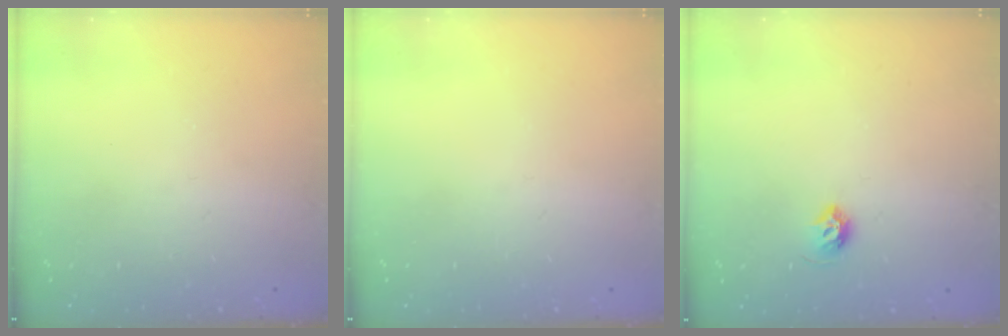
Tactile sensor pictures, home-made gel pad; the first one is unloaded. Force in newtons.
{"total": 0.0}
{"total": 5.6, "press": 5.5, "slide": 1.0}